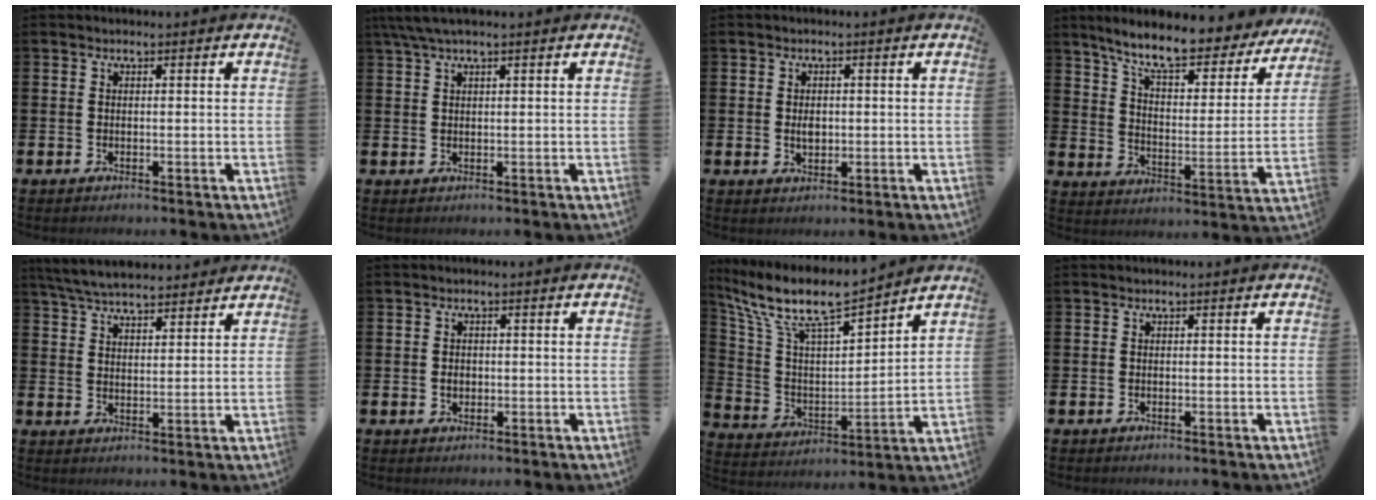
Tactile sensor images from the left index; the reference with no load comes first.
{"total": 2.8, "force": [2.0, 0.3, 1.9], "torque": [-0.042, 0.003, 0.037]}
{"total": 2.1, "force": [0.1, 1.4, 1.5], "torque": [-0.011, -0.001, -0.005]}
{"total": 8.7, "force": [7.5, 1.7, 4.0], "torque": [-0.103, -0.049, 0.123]}
{"total": 6.0, "force": [5.8, 0.9, 1.4], "torque": [-0.047, -0.022, 0.107]}
{"total": 1.4, "force": [-0.1, 1.2, 0.7], "torque": [-0.003, 0.004, -0.006]}
{"total": 9.7, "force": [8.4, 1.9, 4.4], "torque": [-0.129, -0.056, 0.142]}
{"total": 0.0}